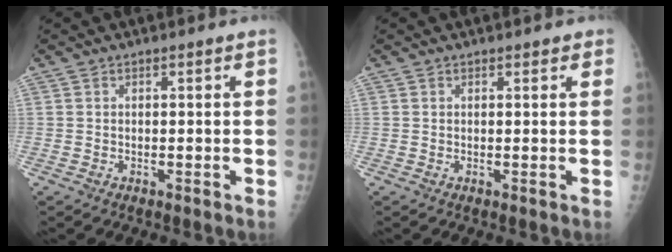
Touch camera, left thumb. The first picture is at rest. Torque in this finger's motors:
{"motor_torque": [-0.33, 0.01, -0.06, 0.03, -0.02]}